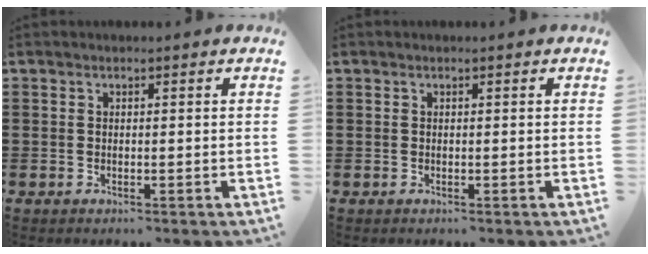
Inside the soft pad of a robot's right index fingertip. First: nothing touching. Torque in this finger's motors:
{"motor_torque": [-0.11, 0.11, 0.00, 0.00]}